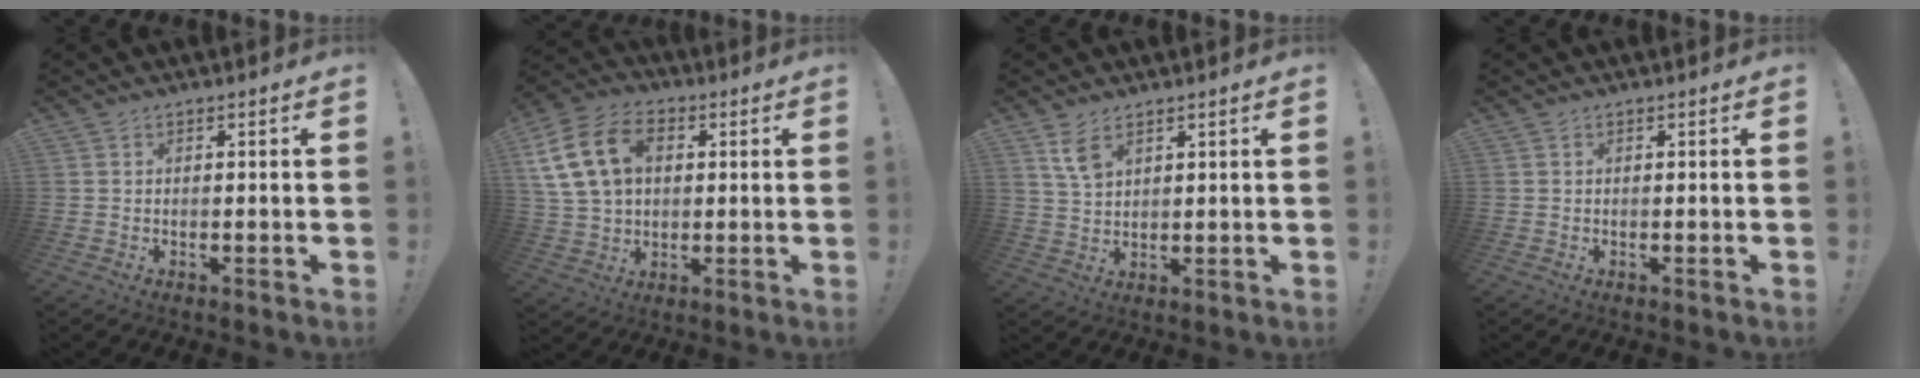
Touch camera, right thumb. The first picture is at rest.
{"total": 17.6, "force": [4.8, 12.4, 11.5], "torque": [-0.206, -0.001, 0.091]}
{"total": 5.8, "force": [3.5, 2.8, 3.7], "torque": [-0.061, -0.017, 0.065]}
{"total": 0.0}